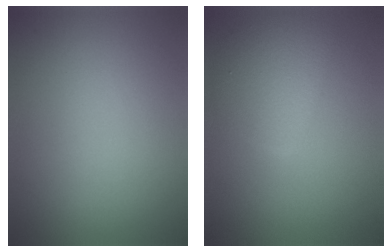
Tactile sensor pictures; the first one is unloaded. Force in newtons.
{"total": 3.9, "press": 3.9, "slide": 0.1}